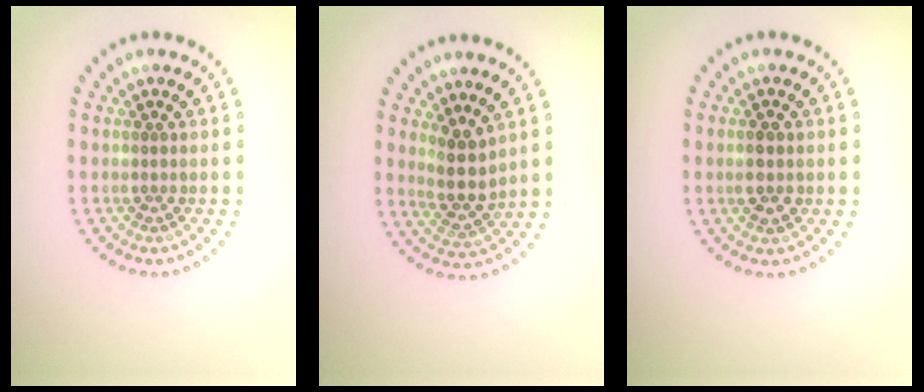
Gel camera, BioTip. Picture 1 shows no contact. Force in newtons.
{"total": 2.8, "press": 2.3, "slide": 1.6}
{"total": 1.8, "press": 1.8, "slide": 0.1}